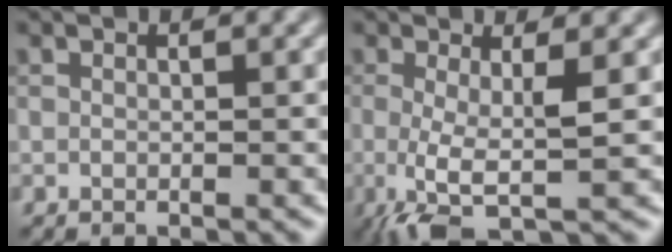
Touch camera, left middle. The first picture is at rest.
{"total": 4.0, "force": [-0.5, 0.7, 3.9], "torque": [-0.080, -0.009, -0.013]}